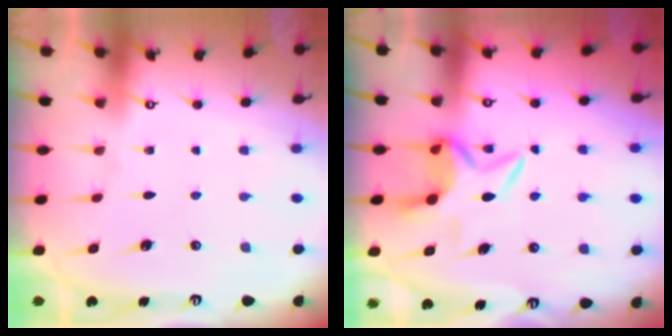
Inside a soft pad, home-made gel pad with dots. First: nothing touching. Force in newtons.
{"total": 7.6, "press": 7.5, "slide": 1.0}